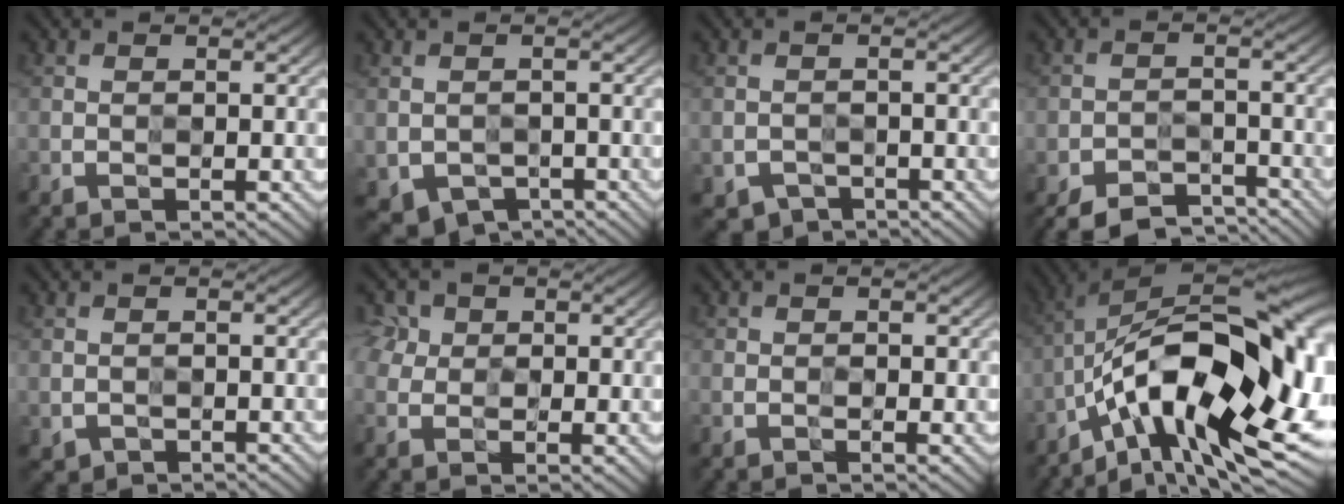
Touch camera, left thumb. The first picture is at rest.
{"total": 3.9, "force": [-1.9, 2.8, 1.9], "torque": [-0.045, -0.020, -0.023]}
{"total": 2.0, "force": [-1.8, 0.9, 0.0], "torque": [-0.001, -0.008, -0.033]}
{"total": 6.5, "force": [-5.8, 2.0, 2.2], "torque": [-0.037, -0.006, -0.092]}
{"total": 0.8, "force": [-0.6, 0.6, 0.0], "torque": [-0.005, -0.006, -0.012]}
{"total": 3.3, "force": [1.2, 2.8, 1.3], "torque": [-0.050, 0.003, 0.021]}
{"total": 1.5, "force": [0.0, 0.9, 1.1], "torque": [-0.014, -0.004, -0.002]}
{"total": 19.4, "force": [-6.5, 7.5, 16.6], "torque": [-0.246, 0.000, -0.104]}